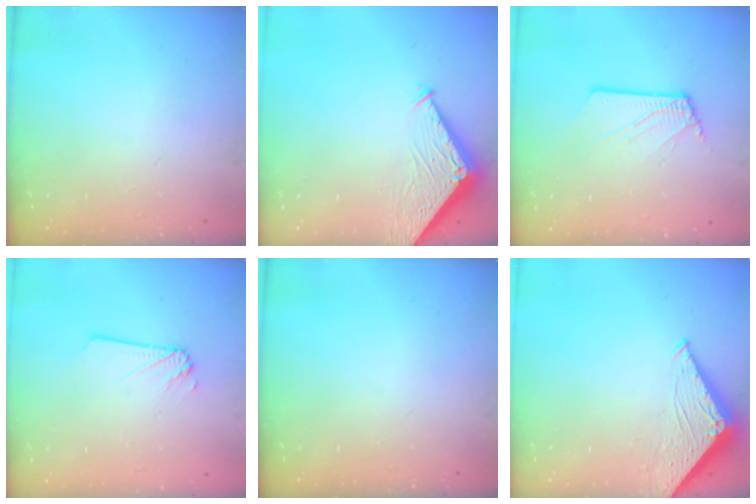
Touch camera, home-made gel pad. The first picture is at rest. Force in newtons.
{"total": 6.8, "press": 6.8, "slide": 0.5}
{"total": 2.3, "press": 2.3, "slide": 0.1}
{"total": 1.3, "press": 1.3, "slide": 0.1}
{"total": 0.0}
{"total": 4.4, "press": 4.4, "slide": 0.3}